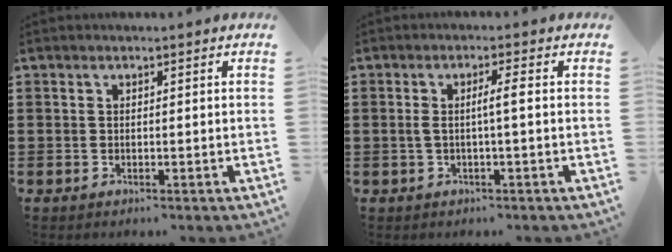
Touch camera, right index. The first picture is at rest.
{"total": 3.0, "force": [-0.2, 0.0, 3.0], "torque": [-0.056, -0.001, -0.007]}